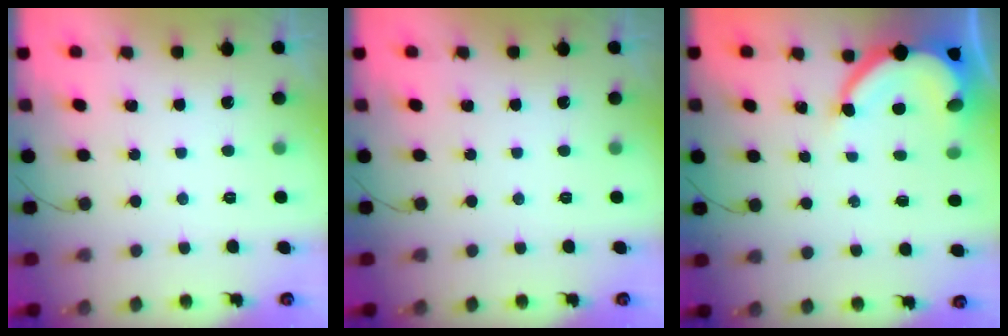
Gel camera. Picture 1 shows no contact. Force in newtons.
{"total": 0.0}
{"total": 9.2, "press": 9.2, "slide": 1.0}